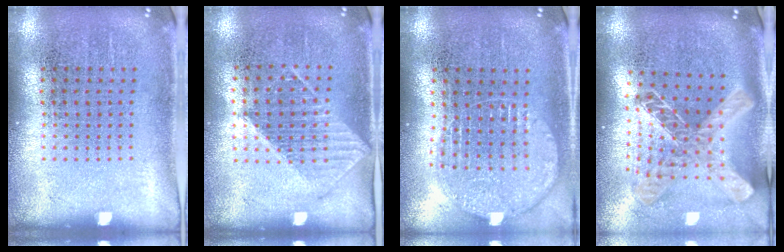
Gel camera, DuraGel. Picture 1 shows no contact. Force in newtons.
{"total": 1.0, "press": 0.9, "slide": 0.3}
{"total": 1.3, "press": 1.2, "slide": 0.5}
{"total": 1.9, "press": 1.6, "slide": 1.1}